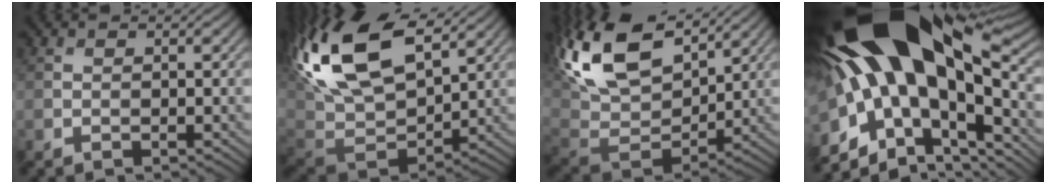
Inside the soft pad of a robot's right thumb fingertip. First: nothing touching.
{"total": 19.2, "force": [8.2, 10.8, 13.6], "torque": [-0.332, 0.027, 0.162]}
{"total": 18.1, "force": [9.2, 9.8, 12.2], "torque": [-0.292, 0.040, 0.167]}
{"total": 21.2, "force": [3.5, 10.2, 18.3], "torque": [-0.332, -0.016, 0.077]}